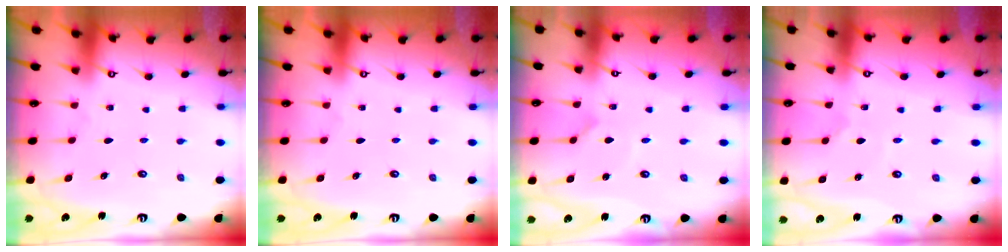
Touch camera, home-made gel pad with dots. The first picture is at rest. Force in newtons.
{"total": 0.0}
{"total": 0.8, "press": 0.8, "slide": 0.0}
{"total": 0.8, "press": 0.7, "slide": 0.2}